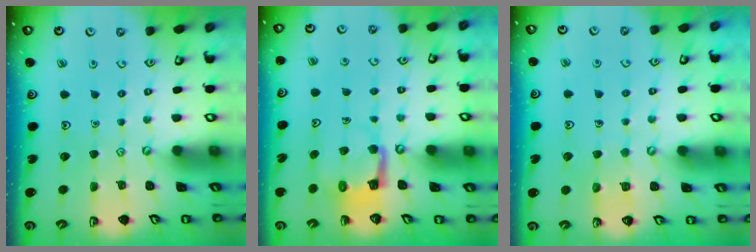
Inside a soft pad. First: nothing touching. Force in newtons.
{"total": 4.6, "press": 4.5, "slide": 0.4}
{"total": 4.8, "press": 4.8, "slide": 0.4}